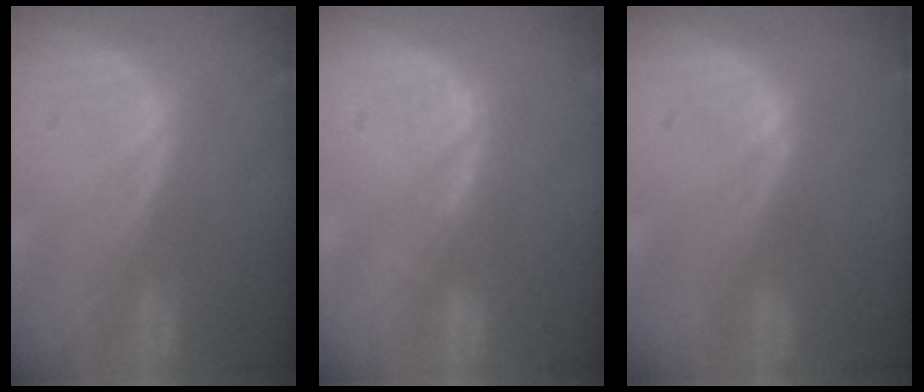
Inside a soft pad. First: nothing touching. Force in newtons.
{"total": 2.3, "press": 1.8, "slide": 1.5}
{"total": 0.7, "press": 0.7, "slide": 0.3}